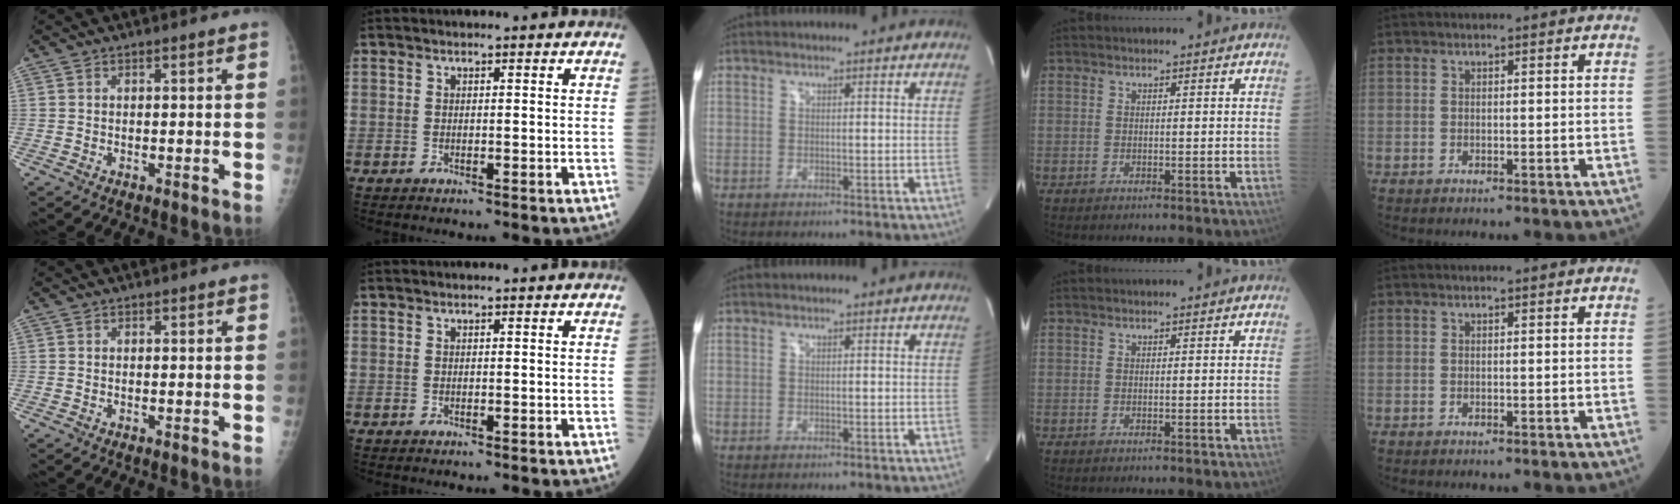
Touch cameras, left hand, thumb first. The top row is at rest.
{}